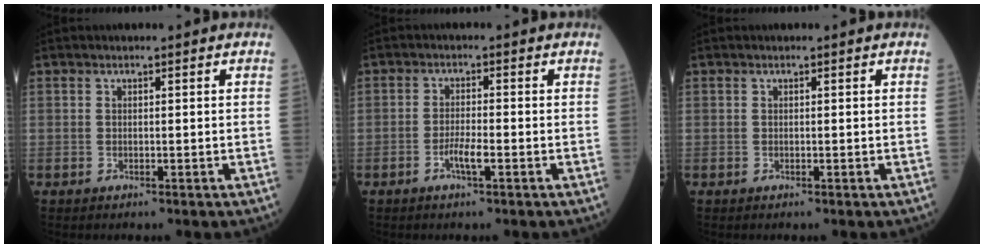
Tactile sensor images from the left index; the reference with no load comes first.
{"total": 2.6, "force": [-1.2, 0.2, 2.2], "torque": [-0.045, -0.002, -0.026]}
{"total": 0.0}